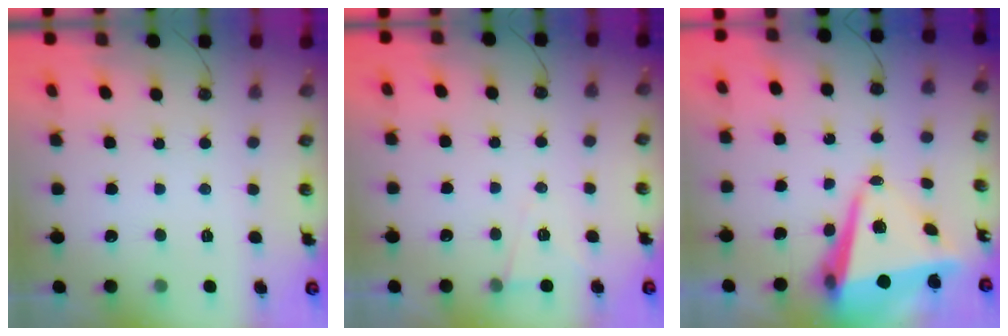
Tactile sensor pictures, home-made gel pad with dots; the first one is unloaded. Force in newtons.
{"total": 5.8, "press": 3.5, "slide": 4.5}
{"total": 10.7, "press": 10.7, "slide": 0.9}